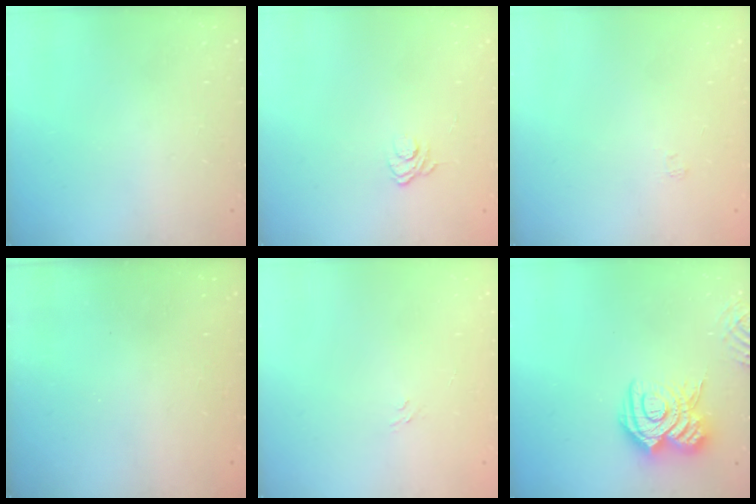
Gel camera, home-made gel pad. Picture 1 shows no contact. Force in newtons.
{"total": 2.8, "press": 2.5, "slide": 1.4}
{"total": 1.8, "press": 1.4, "slide": 1.1}
{"total": 2.4, "press": 2.3, "slide": 0.8}
{"total": 2.9, "press": 2.6, "slide": 1.1}
{"total": 16.0, "press": 15.9, "slide": 1.5}